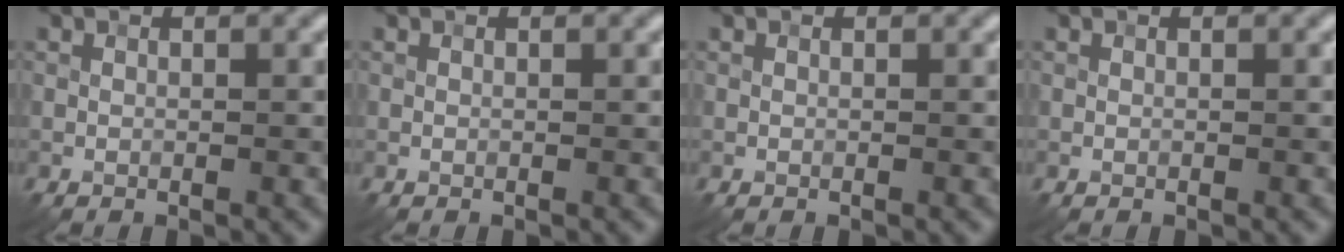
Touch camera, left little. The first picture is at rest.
{"total": 0.0}
{"total": 0.0}
{"total": 0.0}